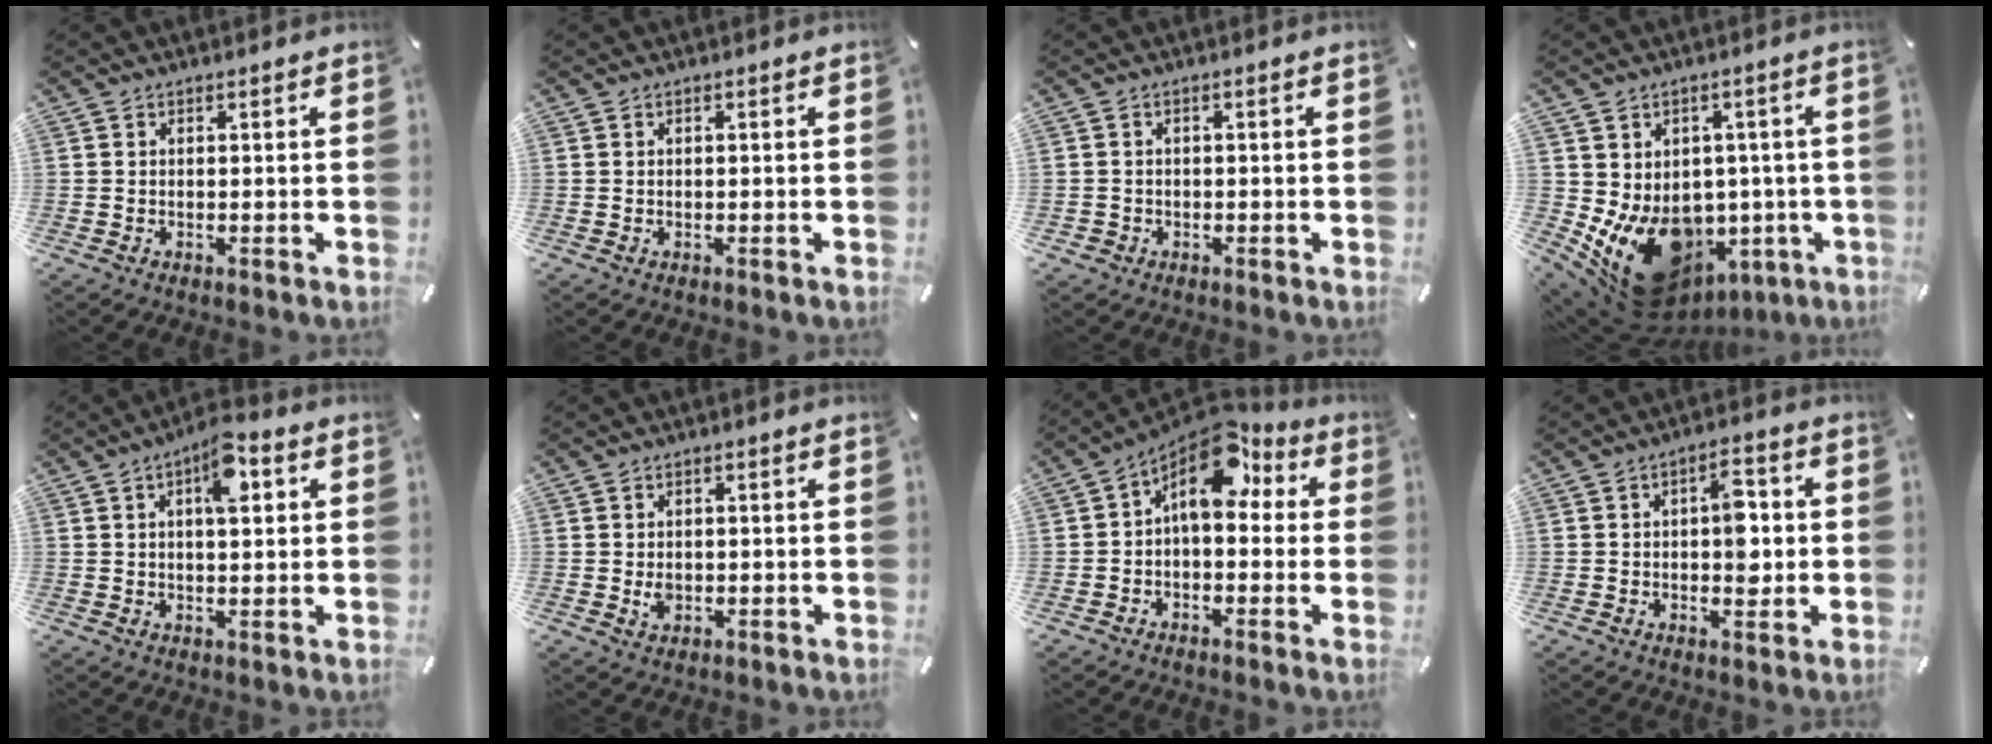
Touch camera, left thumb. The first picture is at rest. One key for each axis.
{"total": 0.0}
{"total": 1.5, "fx": -0.7, "fy": 1.3, "fz": 0.3, "tx": -0.005, "ty": 0.004, "tz": -0.017}
{"total": 13.0, "fx": -4.3, "fy": 9.6, "fz": 7.6, "tx": -0.132, "ty": -0.001, "tz": -0.061}
{"total": 8.4, "fx": 3.3, "fy": 3.7, "fz": 6.8, "tx": -0.097, "ty": -0.005, "tz": 0.049}
{"total": 2.3, "fx": -0.2, "fy": 1.8, "fz": 1.4, "tx": -0.019, "ty": 0.001, "tz": -0.005}
{"total": 10.8, "fx": 5.2, "fy": 6.5, "fz": 6.9, "tx": -0.115, "ty": -0.035, "tz": 0.094}
{"total": 8.0, "fx": 0.4, "fy": 4.4, "fz": 6.6, "tx": -0.074, "ty": -0.005, "tz": 0.000}